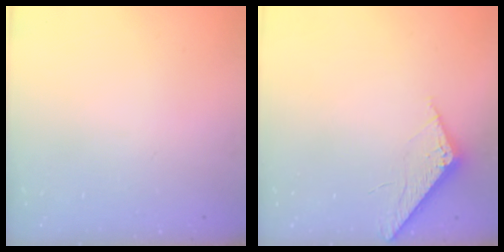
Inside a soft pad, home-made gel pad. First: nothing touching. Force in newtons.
{"total": 5.4, "press": 5.4, "slide": 0.1}